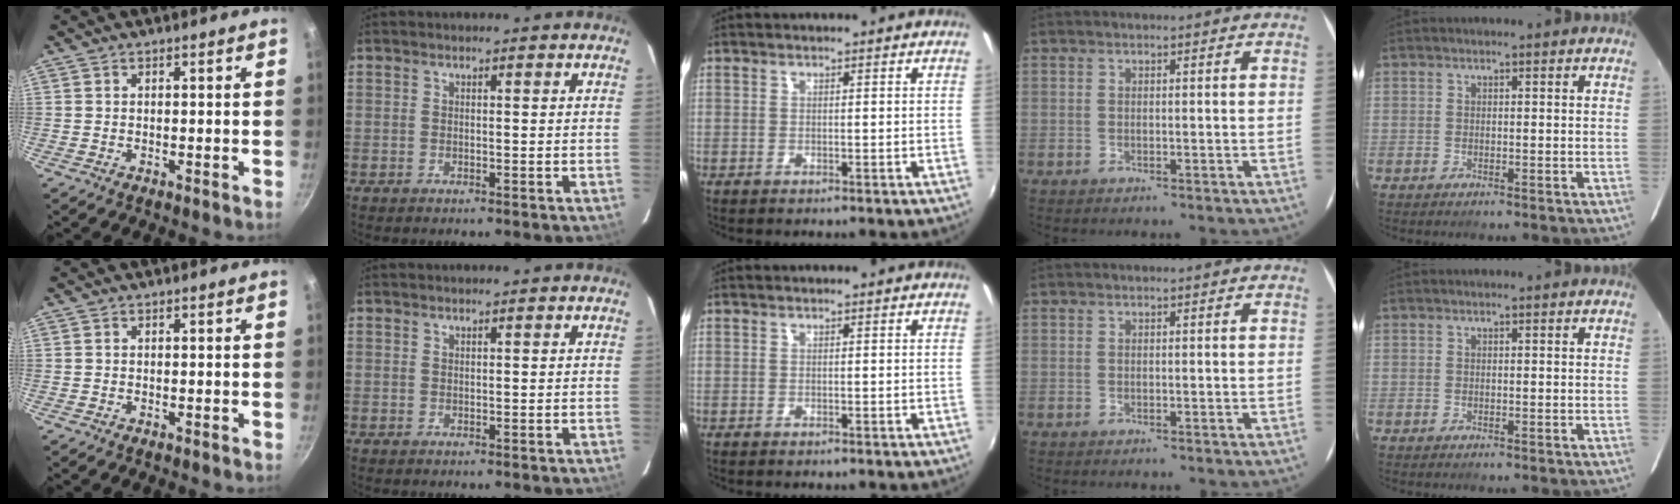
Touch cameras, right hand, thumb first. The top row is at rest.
{}